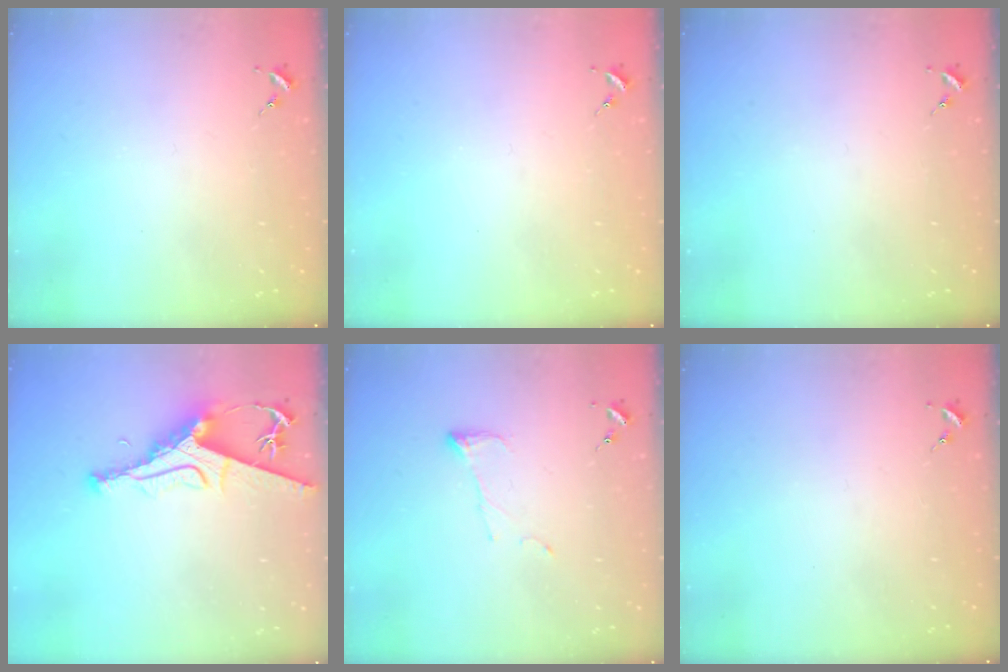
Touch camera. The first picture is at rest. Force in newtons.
{"total": 0.0}
{"total": 0.0}
{"total": 10.1, "press": 10.0, "slide": 1.2}
{"total": 5.7, "press": 5.7, "slide": 0.2}
{"total": 0.0}